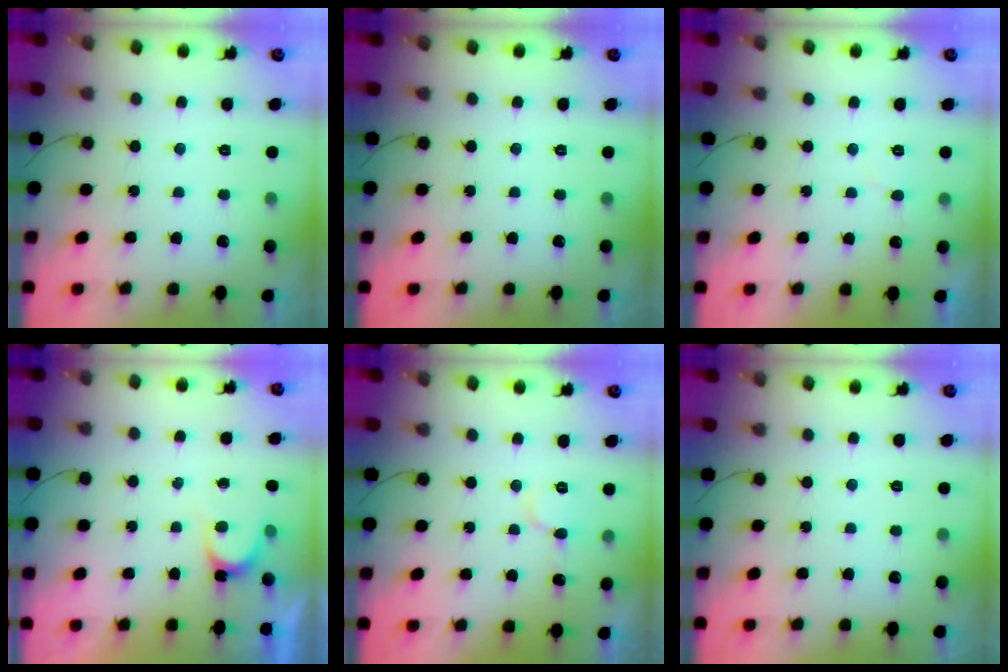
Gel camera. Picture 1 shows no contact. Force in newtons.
{"total": 0.0}
{"total": 3.2, "press": 3.2, "slide": 0.2}
{"total": 4.0, "press": 4.0, "slide": 0.4}
{"total": 6.6, "press": 6.6, "slide": 0.4}
{"total": 0.0}